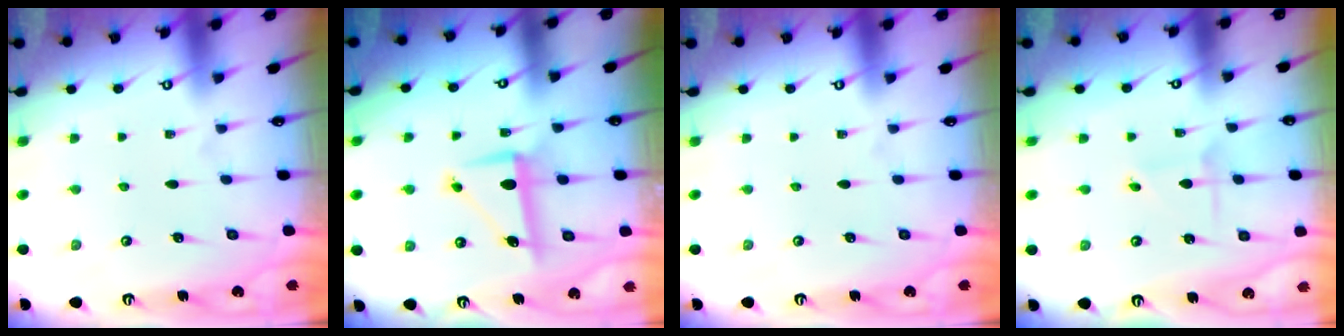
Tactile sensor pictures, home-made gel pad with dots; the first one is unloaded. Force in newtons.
{"total": 7.6, "press": 7.5, "slide": 0.9}
{"total": 0.0}
{"total": 2.4, "press": 2.4, "slide": 0.2}